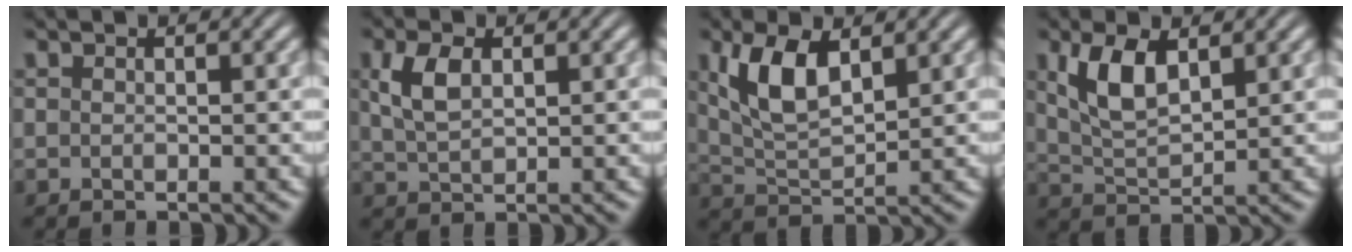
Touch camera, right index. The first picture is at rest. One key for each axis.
{"total": 2.8, "fx": 0.8, "fy": 1.5, "fz": 2.3, "tx": -0.053, "ty": -0.005, "tz": 0.024}
{"total": 5.9, "fx": 1.8, "fy": 3.6, "fz": 4.4, "tx": -0.104, "ty": -0.014, "tz": 0.041}
{"total": 4.6, "fx": 1.4, "fy": 2.7, "fz": 3.5, "tx": -0.084, "ty": -0.014, "tz": 0.033}